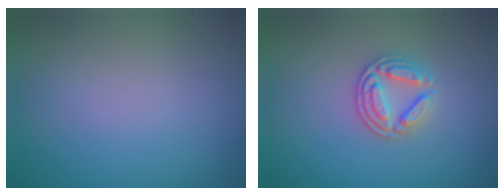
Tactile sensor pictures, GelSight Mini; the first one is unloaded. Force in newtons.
{"total": 2.9, "press": 2.7, "slide": 0.9}